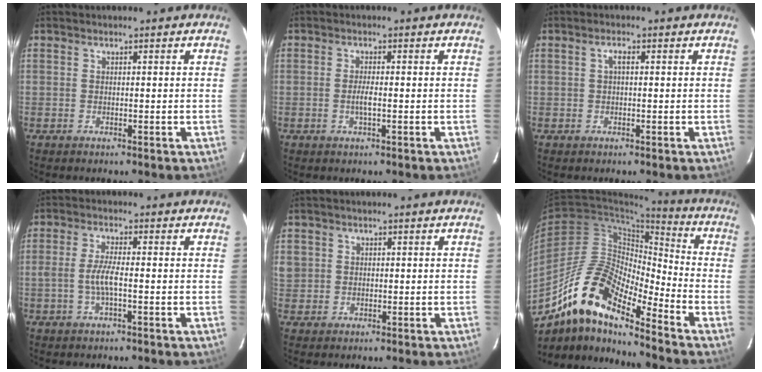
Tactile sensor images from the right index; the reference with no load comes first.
{"total": 1.9, "force": [-0.5, 0.1, 1.8], "torque": [-0.035, -0.001, -0.009]}
{"total": 1.3, "force": [0.2, 0.4, 1.2], "torque": [-0.024, 0.005, 0.001]}
{"total": 3.9, "force": [-0.9, 0.4, 3.8], "torque": [-0.078, 0.002, -0.017]}
{"total": 3.7, "force": [0.4, 3.5, 1.1], "torque": [-0.020, 0.005, 0.010]}
{"total": 16.6, "force": [-12.1, 4.4, 10.5], "torque": [-0.179, -0.005, -0.241]}